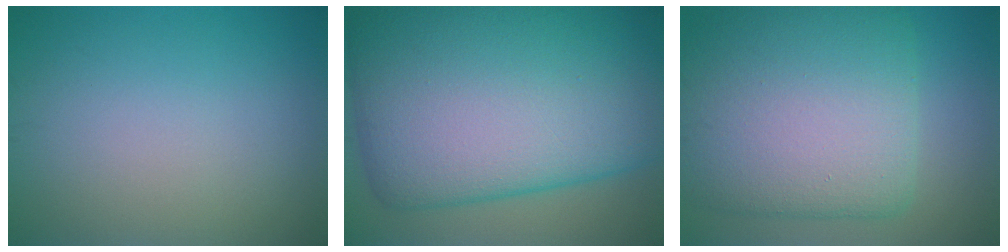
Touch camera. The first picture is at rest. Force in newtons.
{"total": 20.2, "press": 20.2, "slide": 0.5}
{"total": 12.9, "press": 12.9, "slide": 0.3}